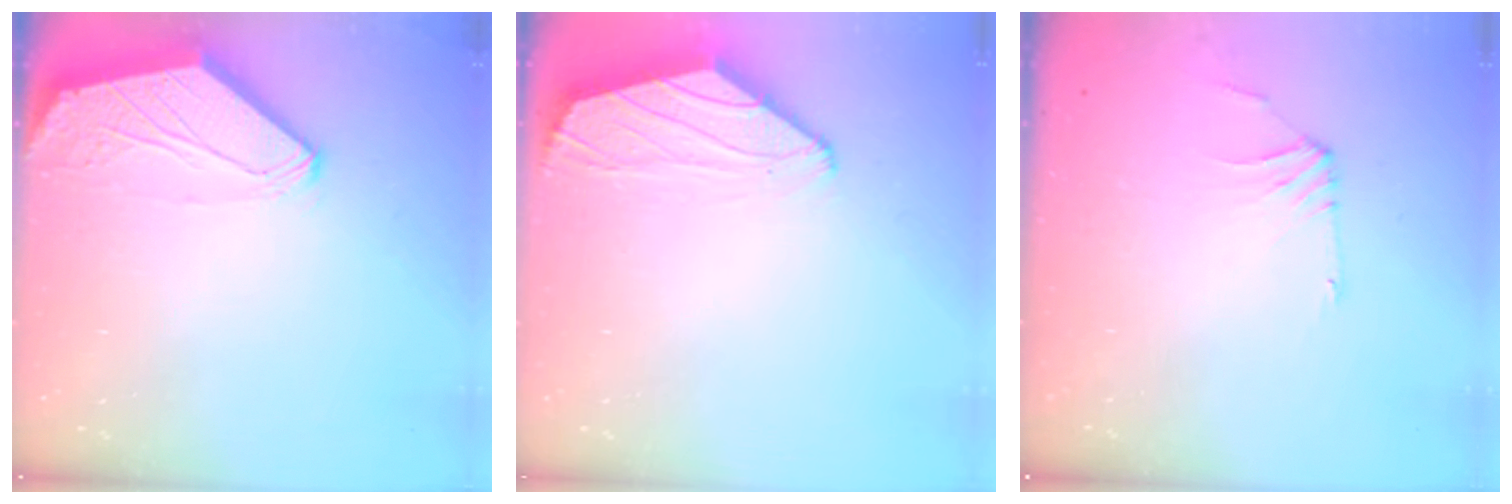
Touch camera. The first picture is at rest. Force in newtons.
{"total": 0.8, "press": 0.6, "slide": 0.5}
{"total": 1.0, "press": 0.8, "slide": 0.5}